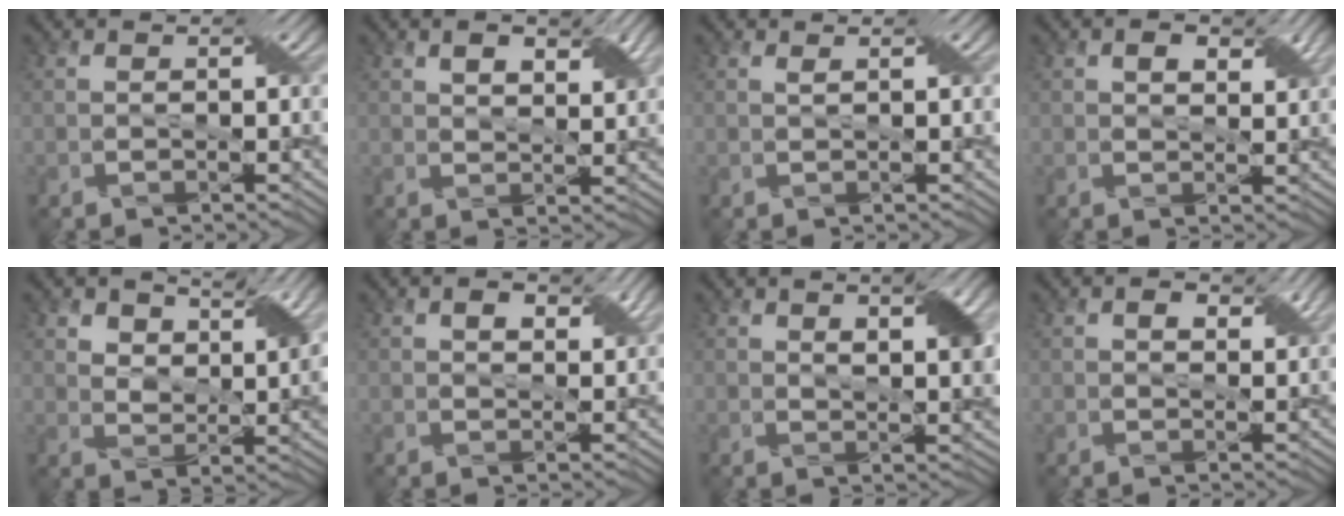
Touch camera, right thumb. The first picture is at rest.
{"total": 3.7, "force": [2.3, 1.5, 2.5], "torque": [-0.041, 0.000, 0.040]}
{"total": 0.8, "force": [0.6, -0.4, 0.5], "torque": [-0.011, 0.004, 0.010]}
{"total": 3.1, "force": [1.6, 1.8, 2.0], "torque": [-0.030, 0.000, 0.025]}
{"total": 5.1, "force": [3.5, 2.4, 2.8], "torque": [-0.047, -0.004, 0.065]}
{"total": 2.8, "force": [1.5, 1.6, 1.8], "torque": [-0.026, 0.000, 0.025]}
{"total": 4.2, "force": [2.1, 1.1, 3.4], "torque": [-0.052, 0.002, 0.037]}
{"total": 2.5, "force": [1.2, 1.6, 1.6], "torque": [-0.019, -0.003, 0.018]}